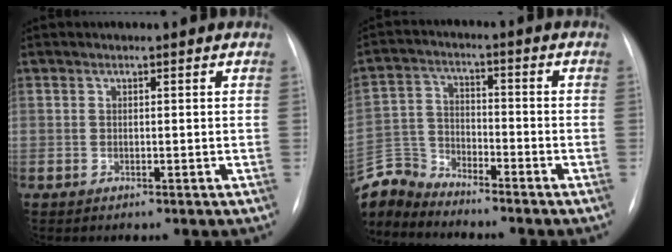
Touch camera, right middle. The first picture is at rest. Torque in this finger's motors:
{"motor_torque": [-0.15, -0.10, -0.01, 0.00]}